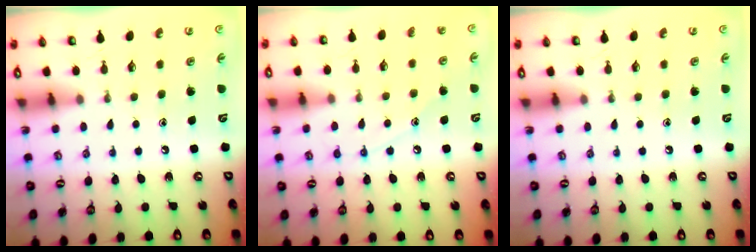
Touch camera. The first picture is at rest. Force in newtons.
{"total": 7.6, "press": 7.6, "slide": 0.6}
{"total": 0.0}